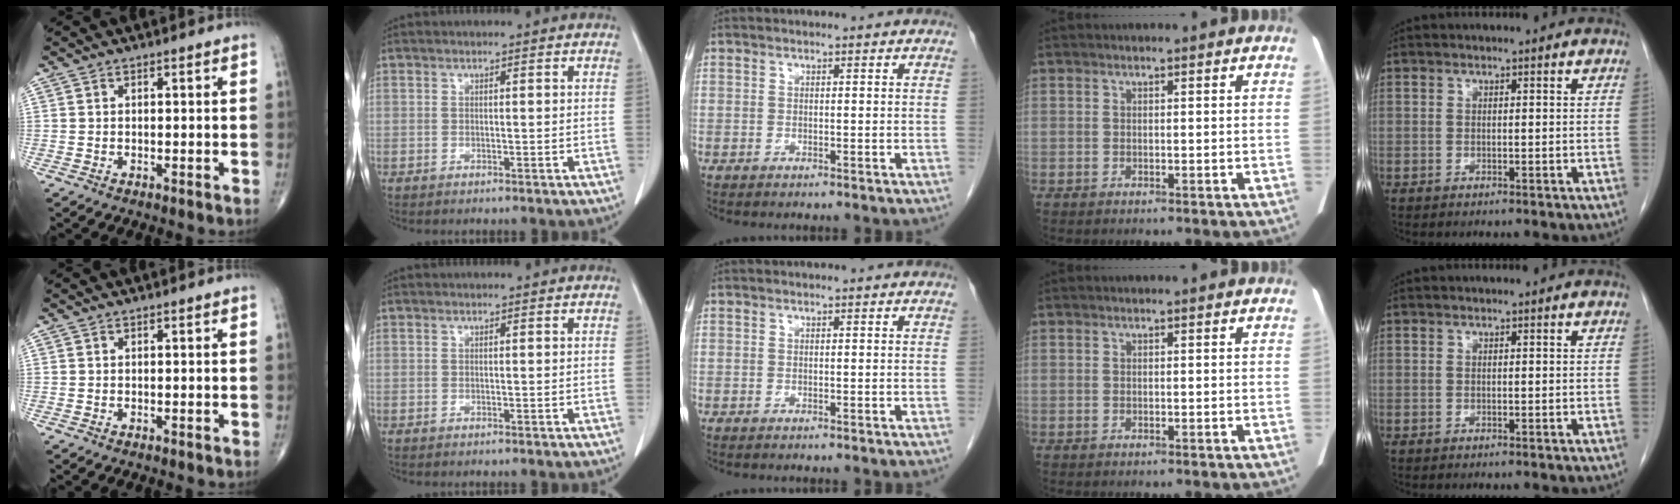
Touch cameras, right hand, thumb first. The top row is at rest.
{}